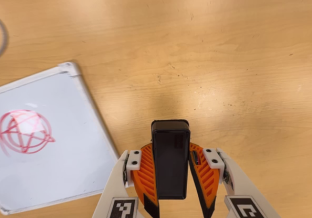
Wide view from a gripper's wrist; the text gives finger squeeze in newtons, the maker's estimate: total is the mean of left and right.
{"total": 8.2, "left": 6.5, "right": 9.9}